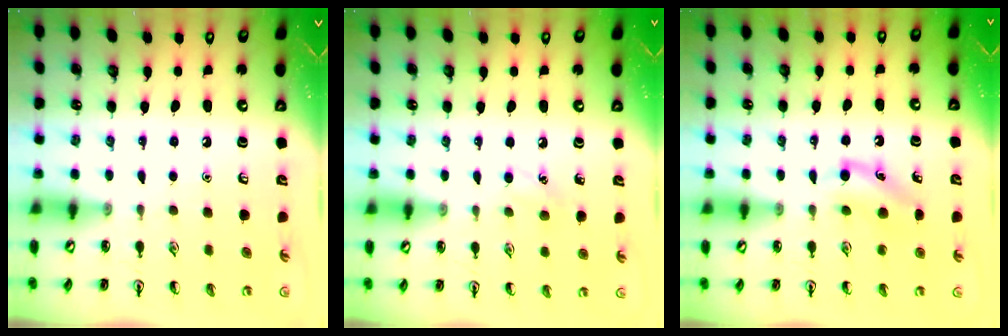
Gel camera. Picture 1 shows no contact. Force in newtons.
{"total": 5.4, "press": 5.1, "slide": 1.6}
{"total": 8.2, "press": 8.0, "slide": 1.8}